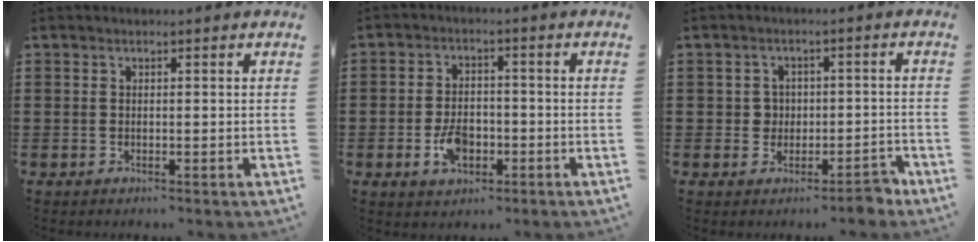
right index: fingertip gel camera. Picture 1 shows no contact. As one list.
[{"total": 5.2, "force": [-1.9, 3.3, 3.6], "torque": [-0.075, 0.006, -0.036]}, {"total": 3.0, "force": [-1.5, 2.2, 1.5], "torque": [-0.034, 0.006, -0.031]}]